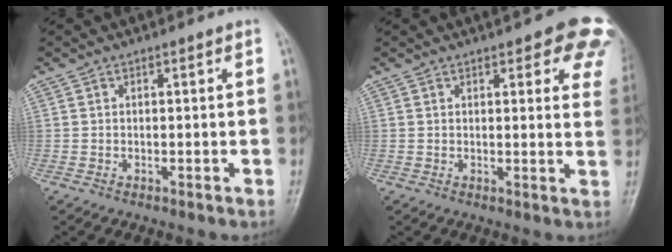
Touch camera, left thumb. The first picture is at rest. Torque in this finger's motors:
{"motor_torque": [0.57, 0.24, 1.23, -1.15, 0.09]}